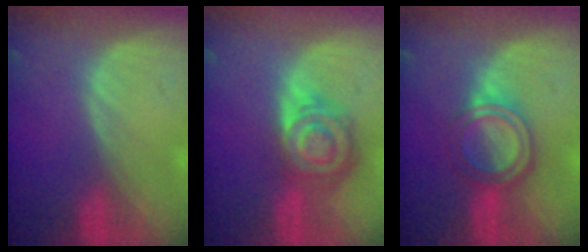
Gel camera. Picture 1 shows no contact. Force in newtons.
{"total": 8.6, "press": 7.4, "slide": 4.4}
{"total": 6.0, "press": 5.4, "slide": 2.7}